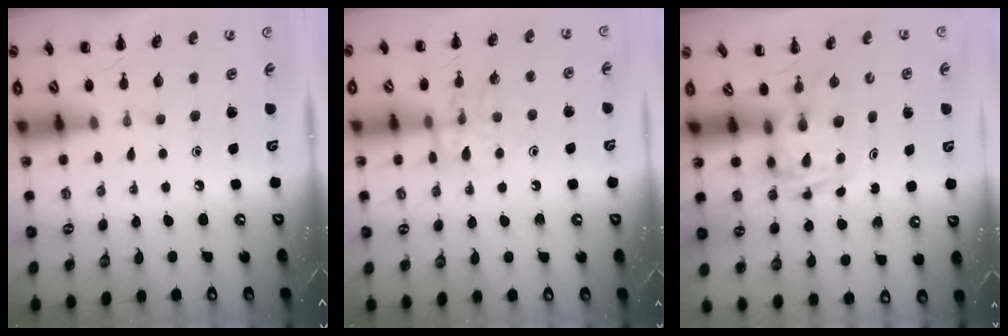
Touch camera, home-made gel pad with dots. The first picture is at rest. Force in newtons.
{"total": 11.5, "press": 11.5, "slide": 1.1}
{"total": 2.8, "press": 2.7, "slide": 0.5}